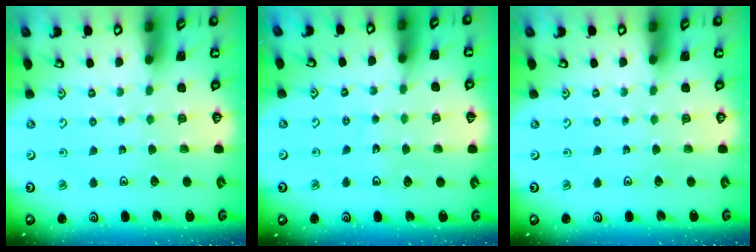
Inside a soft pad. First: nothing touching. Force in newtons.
{"total": 5.5, "press": 4.9, "slide": 2.4}
{"total": 0.0}